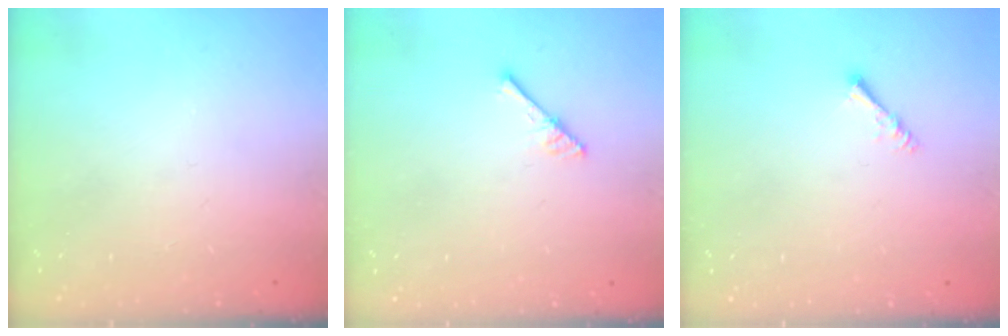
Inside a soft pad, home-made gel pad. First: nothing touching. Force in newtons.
{"total": 3.0, "press": 3.0, "slide": 0.3}
{"total": 1.6, "press": 1.5, "slide": 0.3}